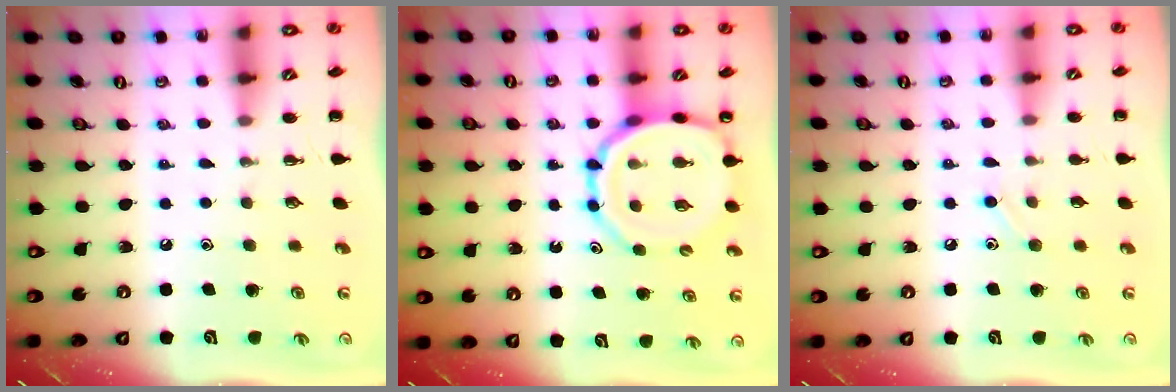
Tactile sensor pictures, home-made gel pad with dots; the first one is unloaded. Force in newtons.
{"total": 11.7, "press": 11.4, "slide": 2.8}
{"total": 6.2, "press": 5.8, "slide": 2.2}